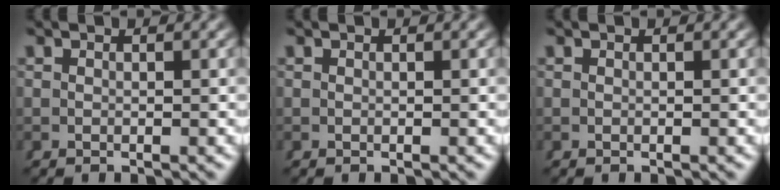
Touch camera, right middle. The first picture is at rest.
{"total": 0.0}
{"total": 1.5, "force": [-0.2, -1.4, -0.4], "torque": [0.019, -0.010, 0.007]}